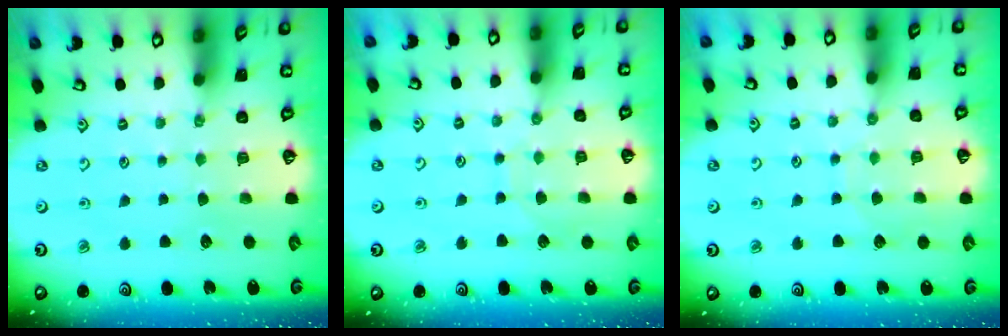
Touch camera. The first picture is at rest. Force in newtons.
{"total": 6.4, "press": 6.4, "slide": 0.2}
{"total": 6.3, "press": 6.3, "slide": 0.6}